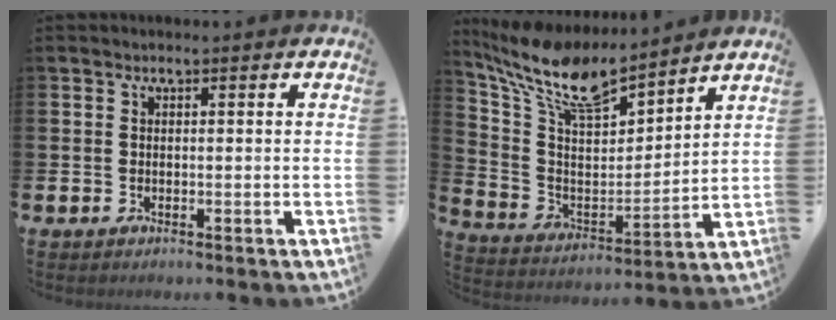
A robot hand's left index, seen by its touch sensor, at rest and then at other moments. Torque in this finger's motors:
{"motor_torque": [0.52, -0.77, 0.78, 0.21]}